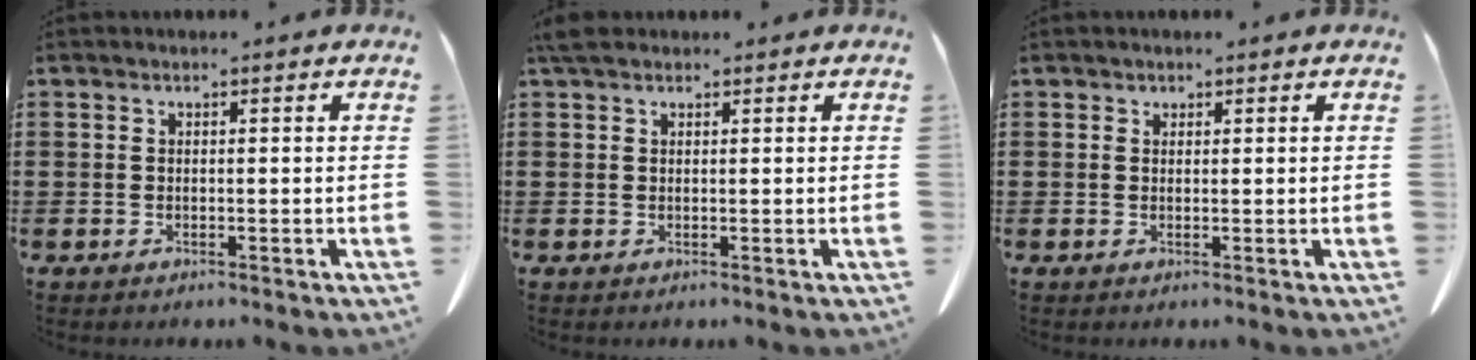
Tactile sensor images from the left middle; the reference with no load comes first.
{"total": 2.0, "force": [1.5, 0.9, 0.9], "torque": [-0.024, 0.007, 0.028]}
{"total": 0.6, "force": [0.4, 0.4, 0.0], "torque": [-0.002, 0.001, 0.008]}